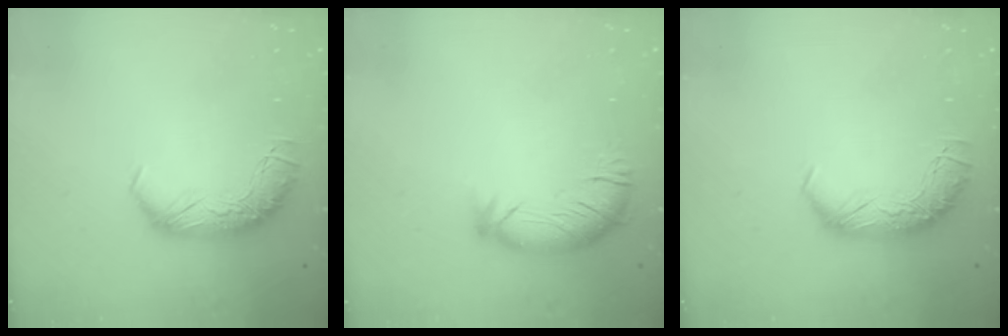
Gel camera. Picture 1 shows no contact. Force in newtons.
{"total": 2.9, "press": 2.0, "slide": 2.2}
{"total": 0.0}